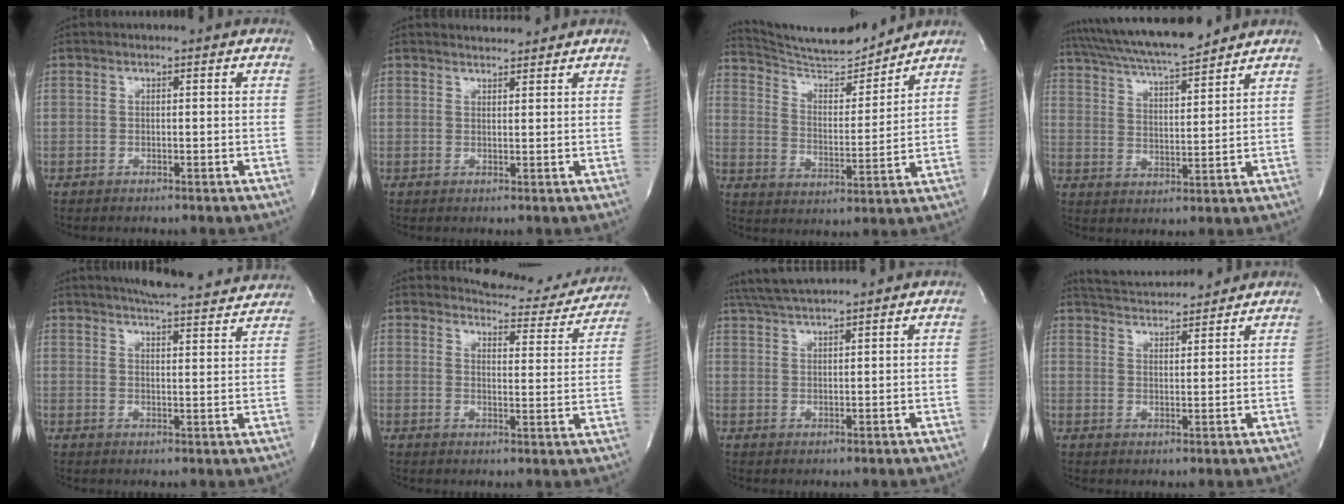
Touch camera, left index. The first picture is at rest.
{"total": 3.1, "force": [3.1, 0.4, 0.3], "torque": [-0.010, 0.009, 0.047]}
{"total": 13.1, "force": [12.8, 0.6, 2.9], "torque": [-0.052, -0.005, 0.216]}
{"total": 15.3, "force": [13.7, 1.3, 6.7], "torque": [-0.126, 0.019, 0.234]}
{"total": 14.9, "force": [13.8, 1.8, 5.3], "torque": [-0.076, 0.006, 0.170]}
{"total": 9.9, "force": [9.6, 2.3, 0.2], "torque": [0.009, -0.032, 0.103]}
{"total": 6.5, "force": [5.9, -0.5, 2.6], "torque": [-0.052, 0.028, 0.111]}
{"total": 9.2, "force": [8.9, 1.0, 2.4], "torque": [-0.049, 0.018, 0.141]}